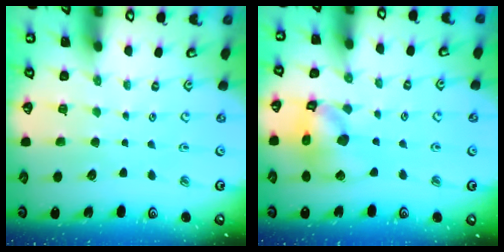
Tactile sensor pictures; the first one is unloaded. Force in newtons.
{"total": 11.8, "press": 11.7, "slide": 1.8}